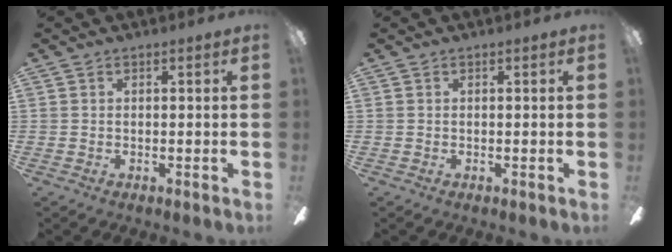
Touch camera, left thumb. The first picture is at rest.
{"total": 0.0}